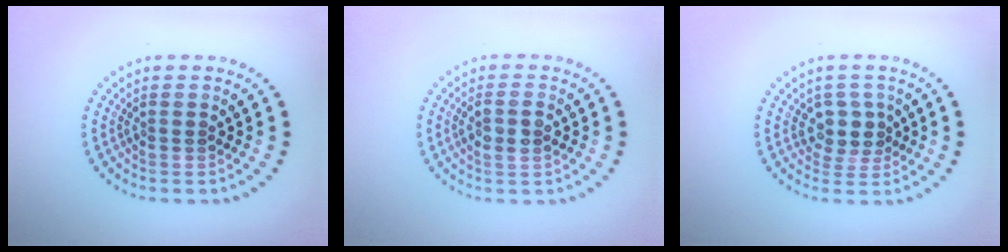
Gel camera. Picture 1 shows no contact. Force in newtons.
{"total": 2.3, "press": 2.2, "slide": 0.8}
{"total": 2.7, "press": 2.3, "slide": 1.5}